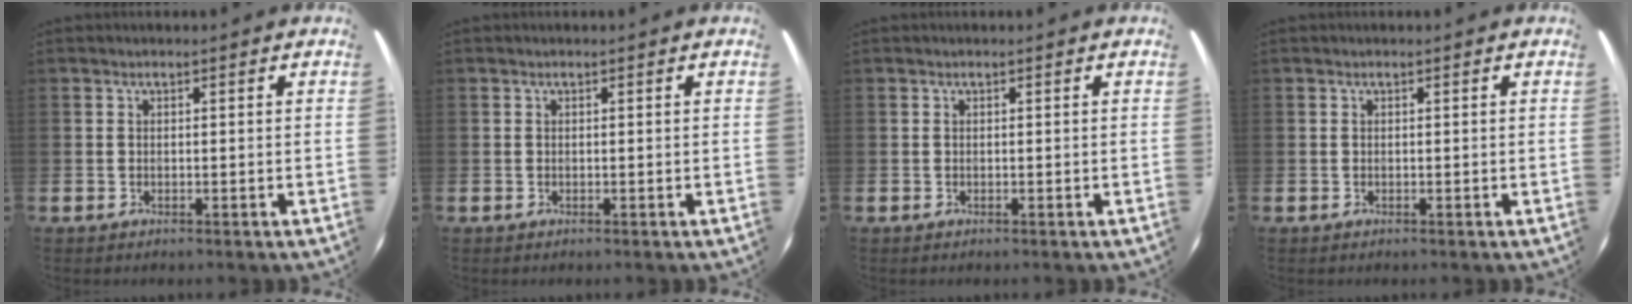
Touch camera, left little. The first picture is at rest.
{"total": 0.0}
{"total": 0.0}
{"total": 0.0}